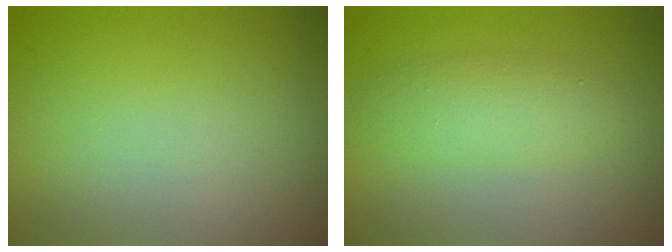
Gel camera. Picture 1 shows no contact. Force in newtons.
{"total": 2.8, "press": 2.8, "slide": 0.1}